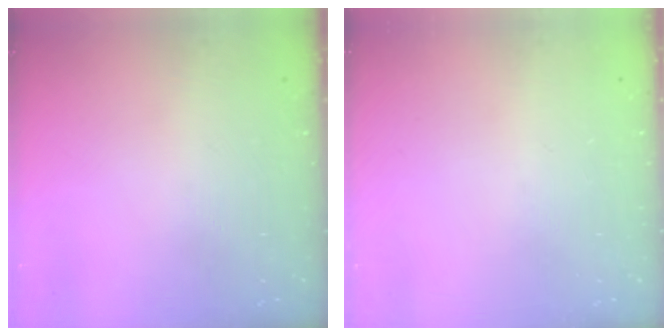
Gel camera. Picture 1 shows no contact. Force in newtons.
{"total": 0.0}